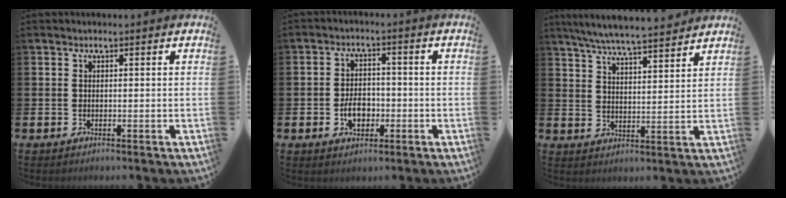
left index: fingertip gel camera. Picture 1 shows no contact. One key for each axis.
{"total": 4.3, "fx": -1.2, "fy": 2.9, "fz": 2.8, "tx": -0.031, "ty": -0.004, "tz": -0.029}
{"total": 6.5, "fx": 6.3, "fy": 0.2, "fz": 1.7, "tx": -0.055, "ty": -0.038, "tz": 0.110}